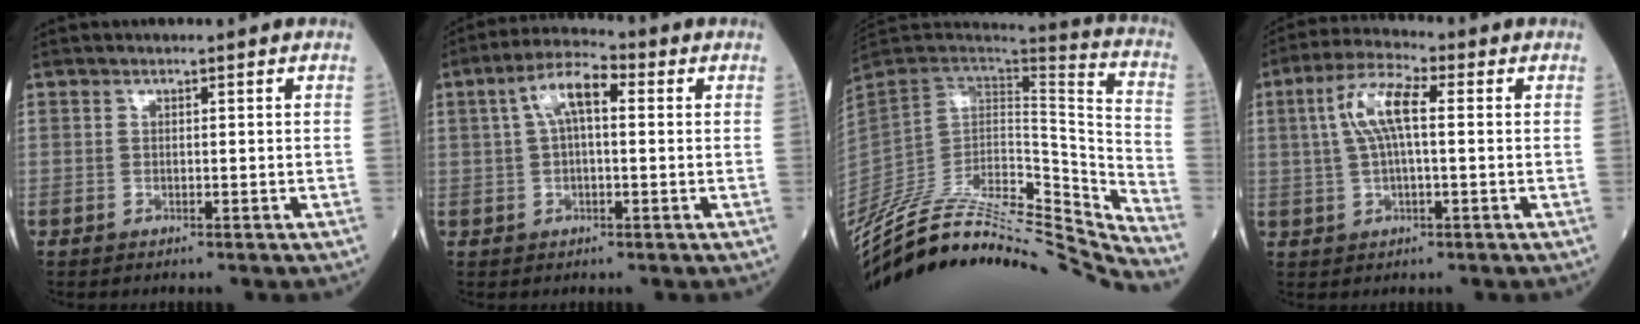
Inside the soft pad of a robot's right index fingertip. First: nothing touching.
{"total": 6.8, "force": [1.6, 2.3, 6.2], "torque": [-0.122, 0.030, 0.026]}
{"total": 37.2, "force": [-33.7, 4.9, 15.1], "torque": [-0.230, -0.051, -0.499]}
{"total": 7.6, "force": [1.3, 1.9, 7.3], "torque": [-0.154, 0.021, 0.023]}